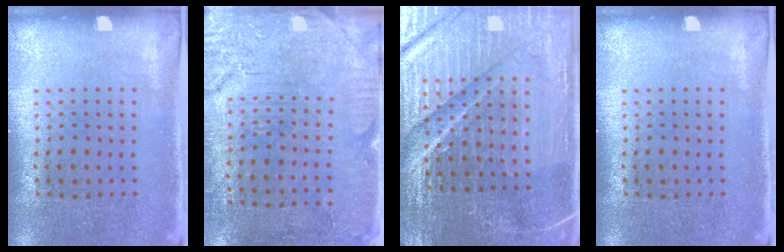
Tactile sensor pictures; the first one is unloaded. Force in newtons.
{"total": 3.1, "press": 2.6, "slide": 1.7}
{"total": 5.9, "press": 5.3, "slide": 2.4}
{"total": 0.0}